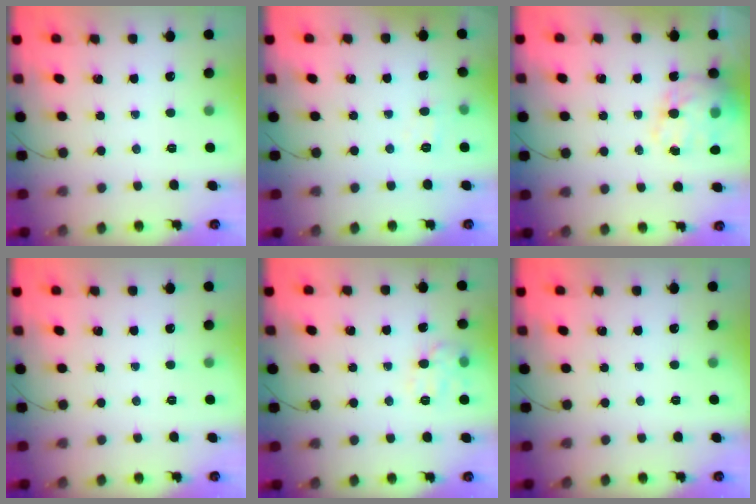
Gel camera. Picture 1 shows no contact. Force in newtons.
{"total": 4.3, "press": 4.0, "slide": 1.5}
{"total": 17.2, "press": 16.6, "slide": 4.3}
{"total": 0.0}
{"total": 9.9, "press": 9.9, "slide": 0.2}
{"total": 0.0}